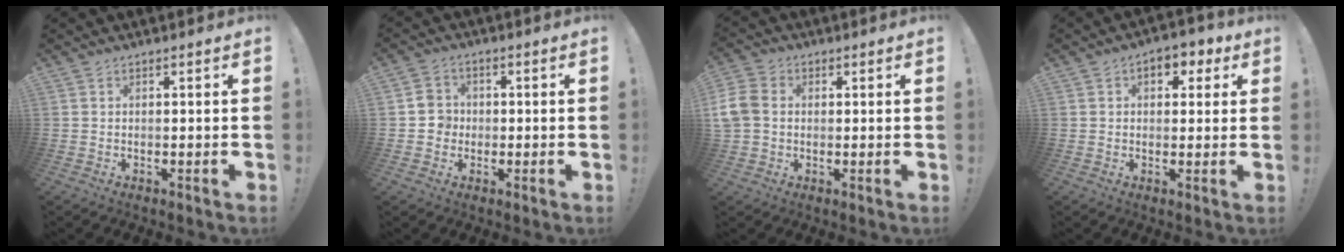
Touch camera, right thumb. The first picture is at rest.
{"total": 5.8, "force": [-0.7, 5.6, 1.6], "torque": [-0.026, 0.017, -0.008]}
{"total": 9.6, "force": [0.7, 7.7, 5.8], "torque": [-0.138, 0.008, 0.018]}
{"total": 5.6, "force": [2.0, 3.9, 3.5], "torque": [-0.025, -0.006, 0.029]}